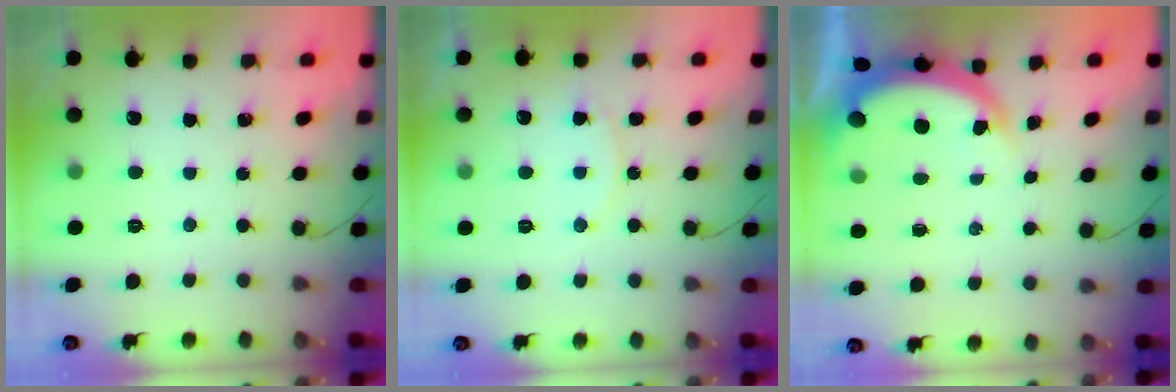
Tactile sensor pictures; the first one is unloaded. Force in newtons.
{"total": 7.3, "press": 7.3, "slide": 0.3}
{"total": 3.9, "press": 3.9, "slide": 0.6}